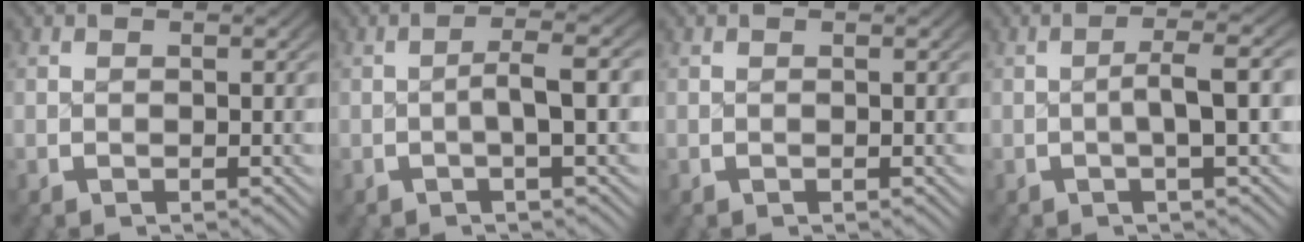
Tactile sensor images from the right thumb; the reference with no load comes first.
{"total": 3.0, "force": [-0.4, 0.4, 3.0], "torque": [-0.058, 0.009, -0.012]}
{"total": 0.0}
{"total": 3.5, "force": [-0.4, 0.6, 3.4], "torque": [-0.063, 0.009, -0.012]}